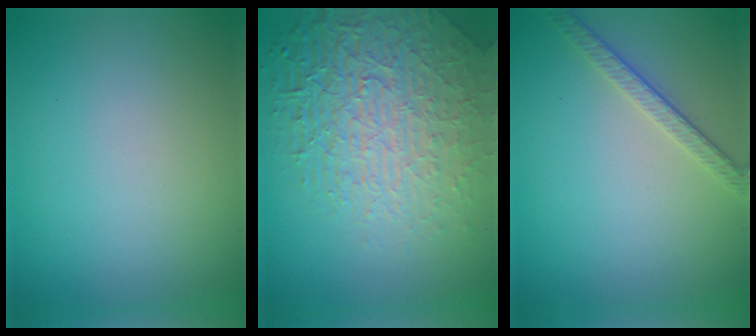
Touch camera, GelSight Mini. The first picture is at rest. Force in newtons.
{"total": 8.9, "press": 6.0, "slide": 6.5}
{"total": 2.5, "press": 2.1, "slide": 1.4}